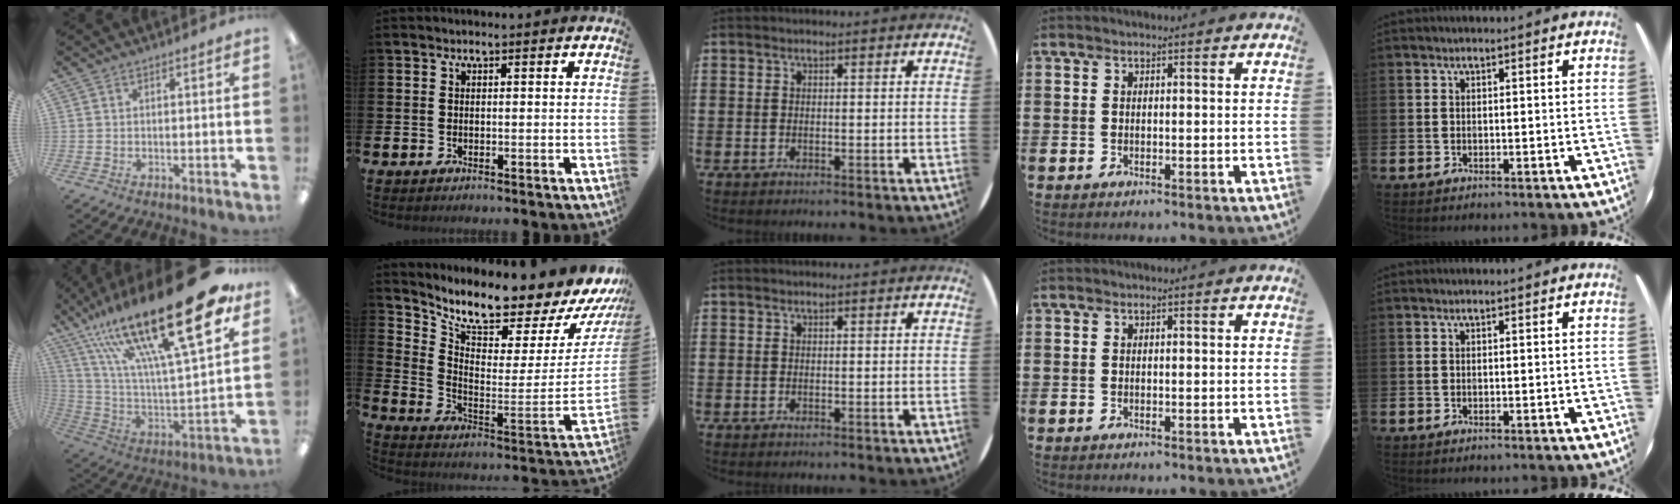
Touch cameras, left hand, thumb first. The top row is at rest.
{"thumb": {"total": 32.6, "force": [18.4, 9.1, 25.4], "torque": [-0.467, -0.108, 0.297]}, "index": {"total": 7.2, "force": [6.8, 0.9, 2.3], "torque": [-0.065, -0.088, 0.105]}}